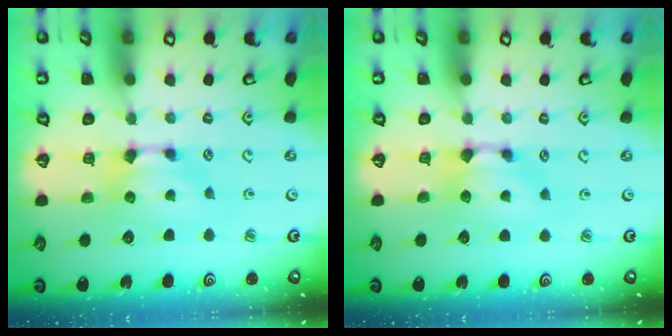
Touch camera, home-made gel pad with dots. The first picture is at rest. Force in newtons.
{"total": 0.6, "press": 0.2, "slide": 0.5}